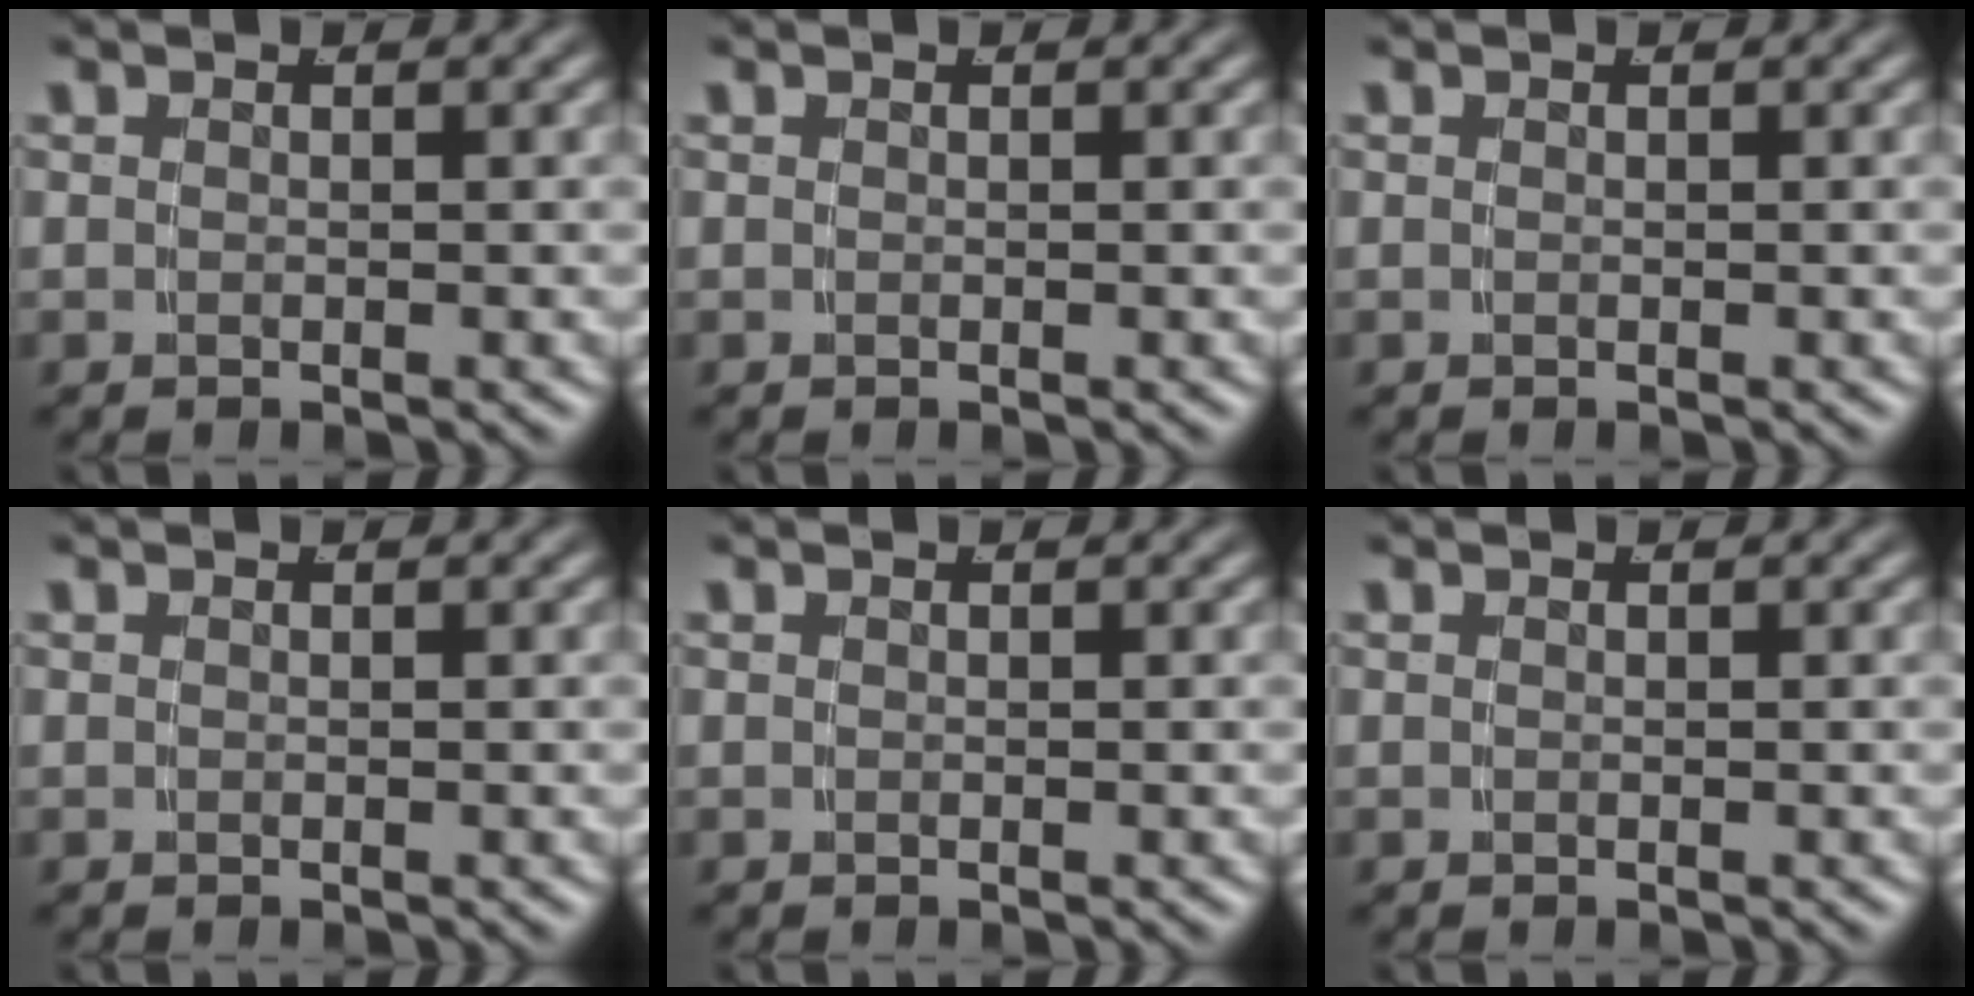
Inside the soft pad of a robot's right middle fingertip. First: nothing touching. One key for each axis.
{"total": 0.0}
{"total": 0.0}
{"total": 0.0}
{"total": 0.0}
{"total": 0.0}